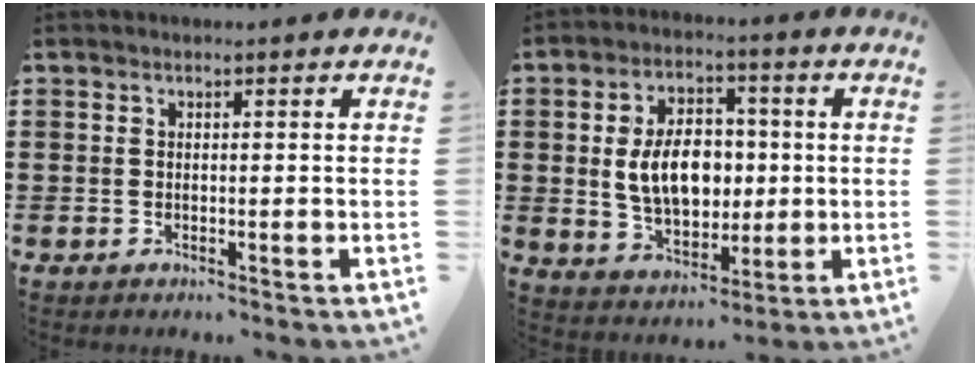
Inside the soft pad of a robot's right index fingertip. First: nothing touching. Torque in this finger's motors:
{"motor_torque": [1.80, 0.34, 1.05, 0.21]}